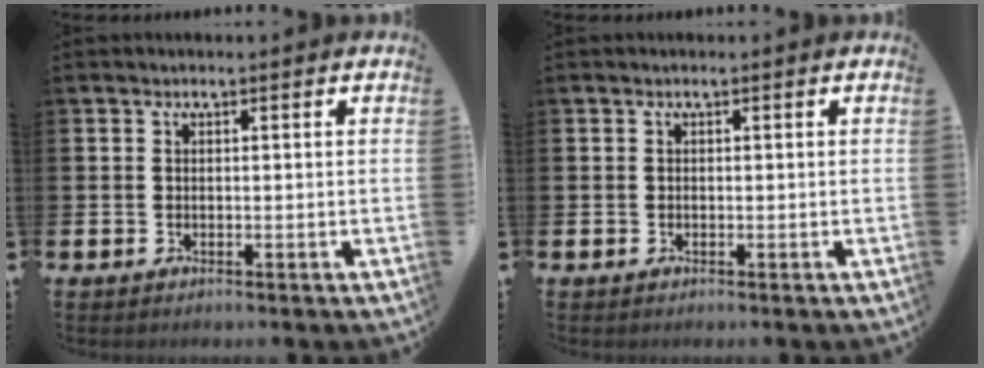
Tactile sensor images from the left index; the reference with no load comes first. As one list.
[{"total": 0.0}]